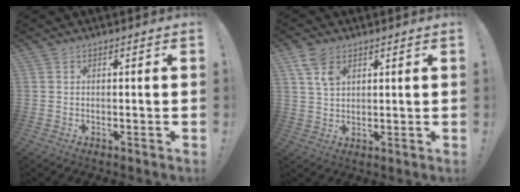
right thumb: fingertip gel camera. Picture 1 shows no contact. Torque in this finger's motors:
{"motor_torque": [-0.01, 0.39, 0.02, -0.05, 0.00]}